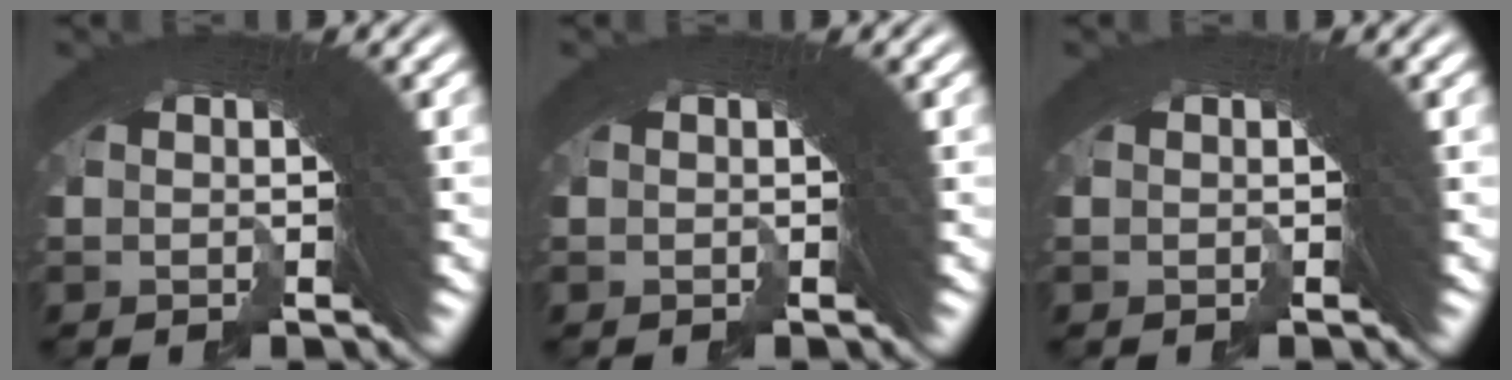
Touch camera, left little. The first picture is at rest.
{"total": 0.0}
{"total": 0.0}